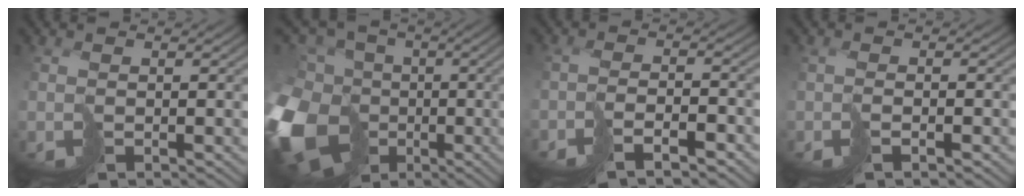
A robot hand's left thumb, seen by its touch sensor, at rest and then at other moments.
{"total": 19.8, "force": [-5.9, 16.0, 9.9], "torque": [-0.279, -0.020, -0.099]}
{"total": 3.7, "force": [-2.9, 0.5, 2.3], "torque": [-0.032, 0.006, -0.050]}
{"total": 0.7, "force": [-0.3, -0.1, 0.6], "torque": [-0.009, 0.004, -0.005]}